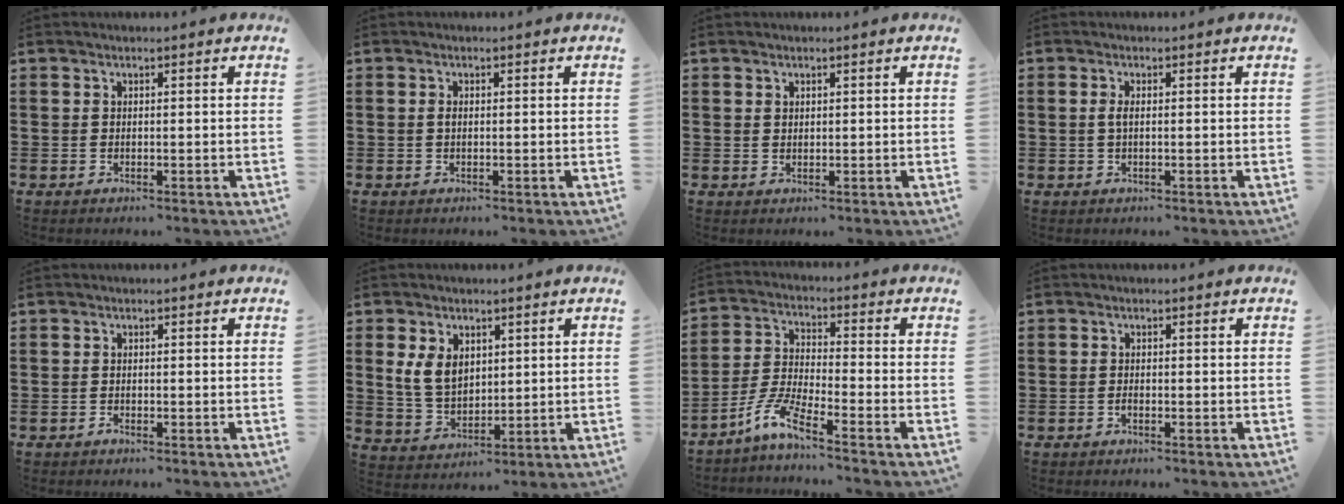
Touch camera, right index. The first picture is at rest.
{"total": 0.7, "force": [0.0, 0.3, 0.6], "torque": [-0.015, -0.001, -0.001]}
{"total": 0.8, "force": [0.5, 0.5, 0.2], "torque": [-0.005, 0.002, 0.010]}
{"total": 1.6, "force": [-0.1, 0.5, 1.5], "torque": [-0.036, -0.002, -0.005]}
{"total": 0.6, "force": [-0.6, 0.0, -0.1], "torque": [0.000, 0.001, -0.014]}
{"total": 6.4, "force": [1.8, 4.6, 4.1], "torque": [-0.108, 0.010, 0.029]}
{"total": 6.1, "force": [-5.0, 0.3, 3.6], "torque": [-0.103, -0.016, -0.106]}
{"total": 0.7, "force": [-0.5, 0.2, 0.4], "torque": [-0.011, -0.004, -0.008]}